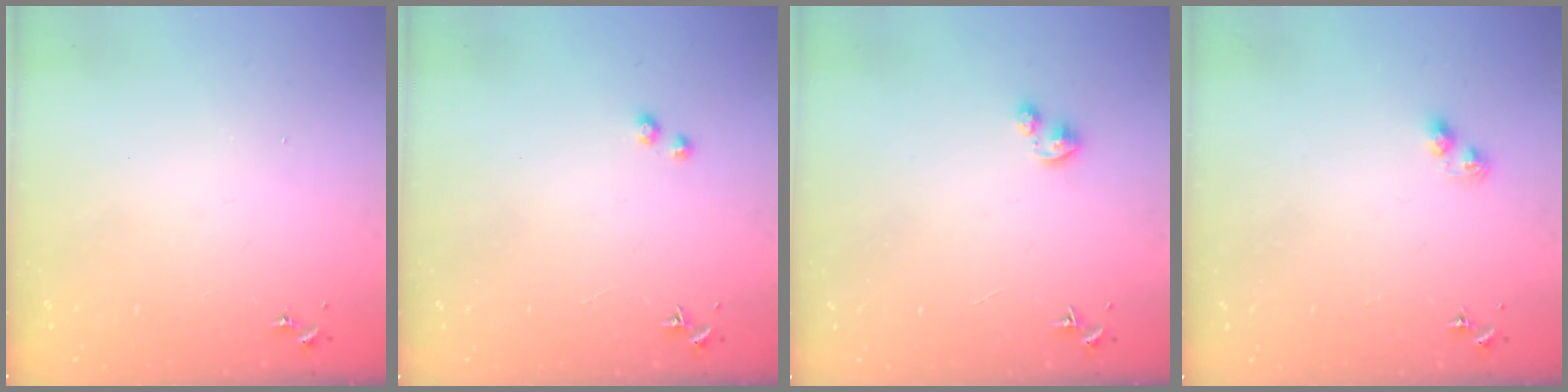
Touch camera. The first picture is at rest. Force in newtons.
{"total": 1.8, "press": 1.7, "slide": 0.2}
{"total": 2.9, "press": 2.9, "slide": 0.1}
{"total": 3.3, "press": 3.3, "slide": 0.5}